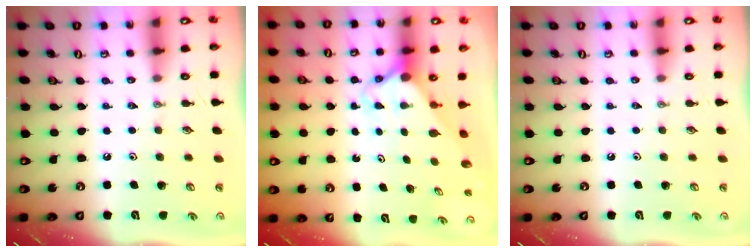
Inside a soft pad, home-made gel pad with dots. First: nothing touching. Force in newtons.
{"total": 2.7, "press": 2.7, "slide": 0.2}
{"total": 0.0}